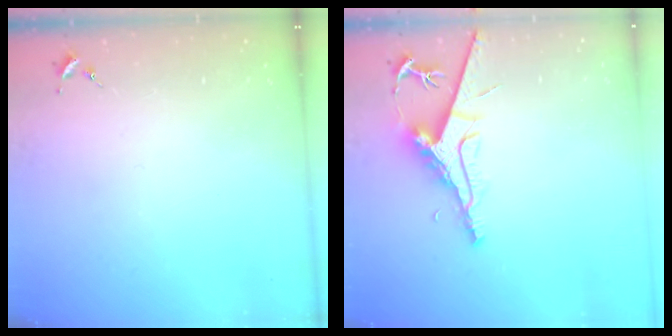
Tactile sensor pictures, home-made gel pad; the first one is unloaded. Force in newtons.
{"total": 9.3, "press": 9.3, "slide": 1.1}